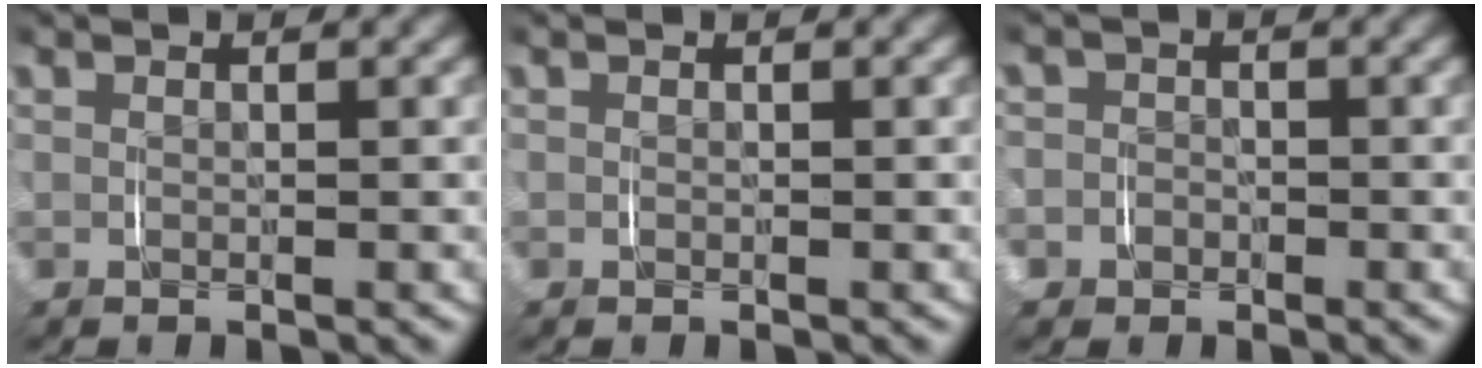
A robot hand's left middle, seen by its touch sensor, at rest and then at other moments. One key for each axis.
{"total": 0.0}
{"total": 4.3, "fx": -1.6, "fy": 4.0, "fz": 0.4, "tx": -0.021, "ty": -0.008, "tz": -0.041}